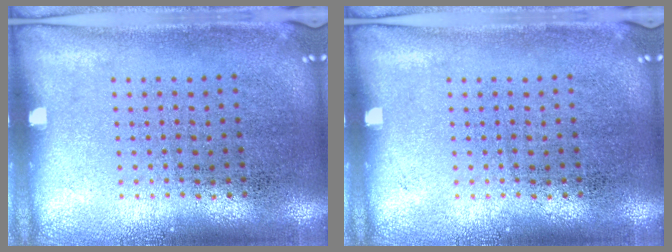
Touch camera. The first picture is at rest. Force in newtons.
{"total": 0.0}